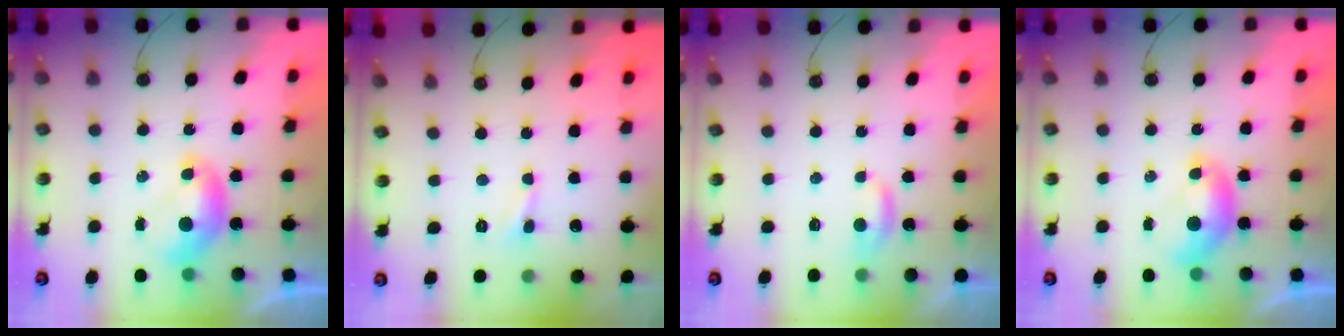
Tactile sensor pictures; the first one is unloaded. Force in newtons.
{"total": 1.5, "press": 1.4, "slide": 0.5}
{"total": 2.4, "press": 2.3, "slide": 0.4}
{"total": 0.0}